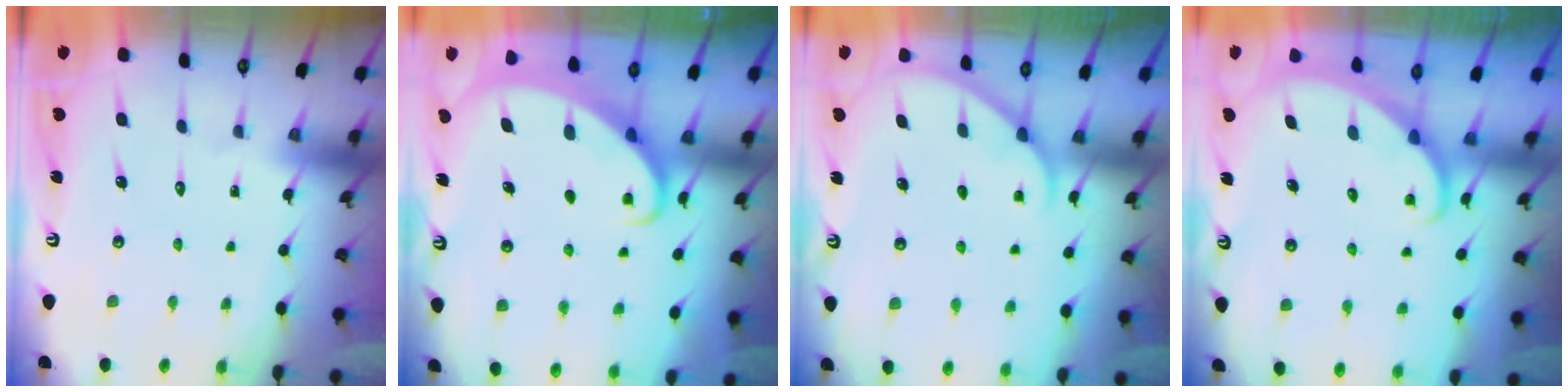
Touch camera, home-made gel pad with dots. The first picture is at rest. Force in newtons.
{"total": 2.6, "press": 2.5, "slide": 0.4}
{"total": 2.9, "press": 2.8, "slide": 0.3}
{"total": 1.7, "press": 1.6, "slide": 0.1}